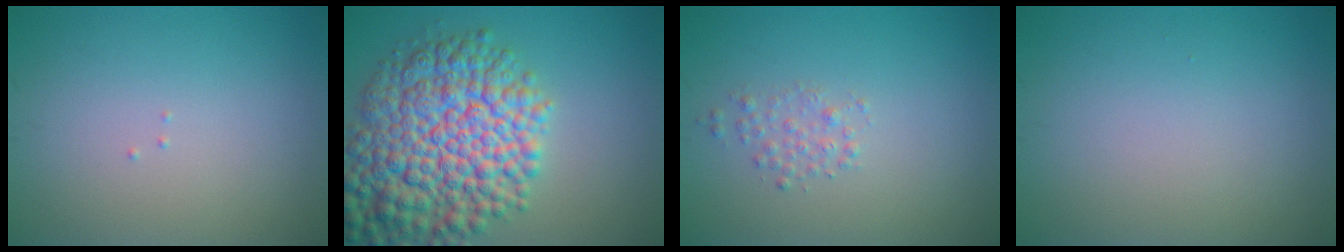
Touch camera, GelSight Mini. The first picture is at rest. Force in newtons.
{"total": 11.5, "press": 11.5, "slide": 0.4}
{"total": 1.3, "press": 1.3, "slide": 0.0}
{"total": 0.0}